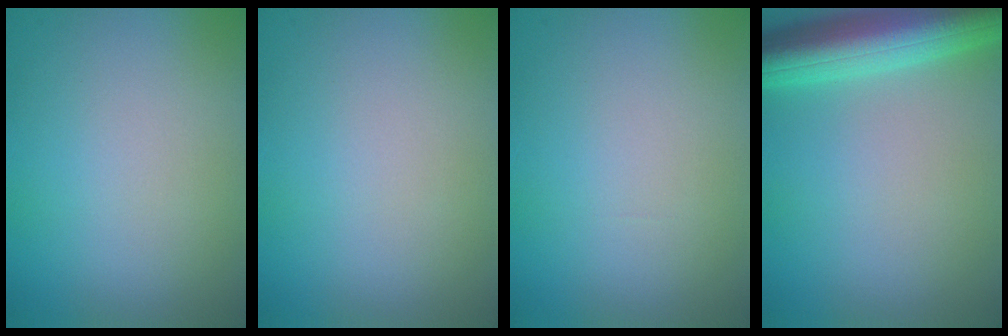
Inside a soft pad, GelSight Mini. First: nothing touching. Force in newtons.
{"total": 0.0}
{"total": 0.0}
{"total": 7.4, "press": 7.4, "slide": 0.6}